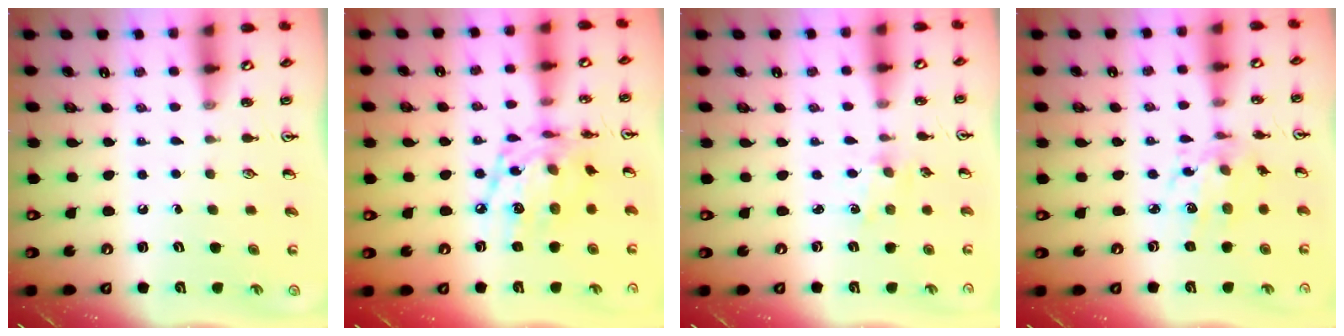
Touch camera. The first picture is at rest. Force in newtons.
{"total": 15.1, "press": 15.0, "slide": 0.9}
{"total": 1.4, "press": 1.4, "slide": 0.3}
{"total": 8.5, "press": 8.4, "slide": 0.7}